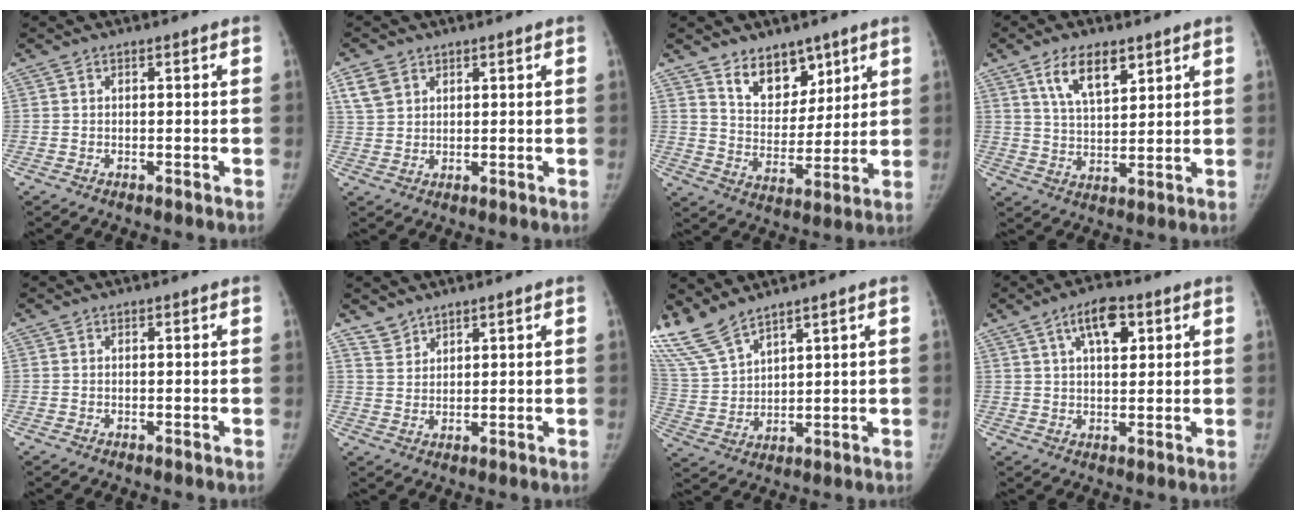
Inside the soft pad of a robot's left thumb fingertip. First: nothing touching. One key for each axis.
{"total": 4.5, "fx": 2.5, "fy": 3.2, "fz": 2.0, "tx": -0.029, "ty": -0.004, "tz": 0.055}
{"total": 10.3, "fx": 7.1, "fy": 6.1, "fz": 4.3, "tx": -0.027, "ty": -0.053, "tz": 0.127}
{"total": 8.9, "fx": 5.1, "fy": 4.1, "fz": 6.1, "tx": -0.088, "ty": -0.027, "tz": 0.095}
{"total": 0.0}
{"total": 3.6, "fx": 3.2, "fy": 1.7, "fz": 0.1, "tx": 0.017, "ty": -0.017, "tz": 0.067}
{"total": 10.2, "fx": 9.0, "fy": 2.6, "fz": 4.1, "tx": -0.089, "ty": -0.034, "tz": 0.203}
{"total": 7.9, "fx": 3.5, "fy": 3.7, "fz": 6.1, "tx": -0.080, "ty": -0.005, "tz": 0.056}